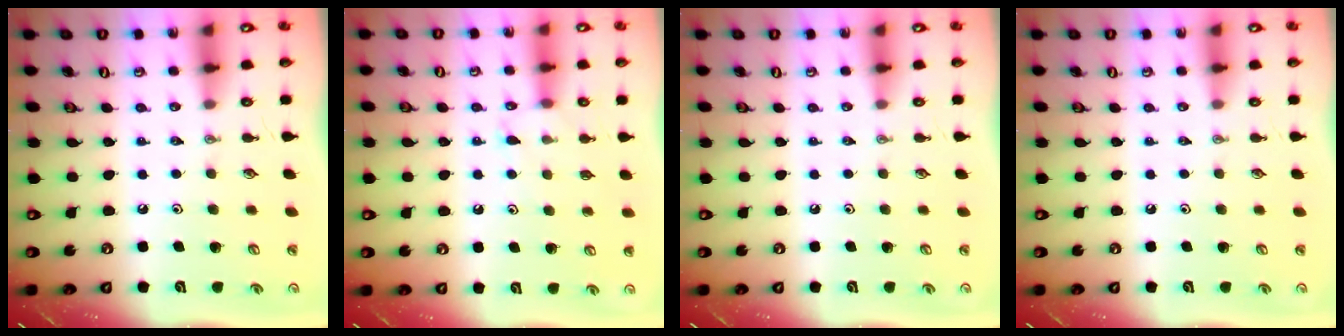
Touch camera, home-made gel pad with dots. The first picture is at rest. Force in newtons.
{"total": 5.8, "press": 5.7, "slide": 0.5}
{"total": 0.0}
{"total": 0.0}